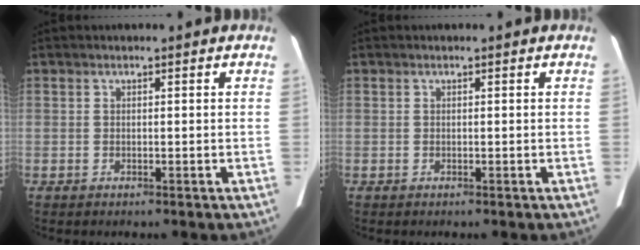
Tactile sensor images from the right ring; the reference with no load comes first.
{"total": 0.0}